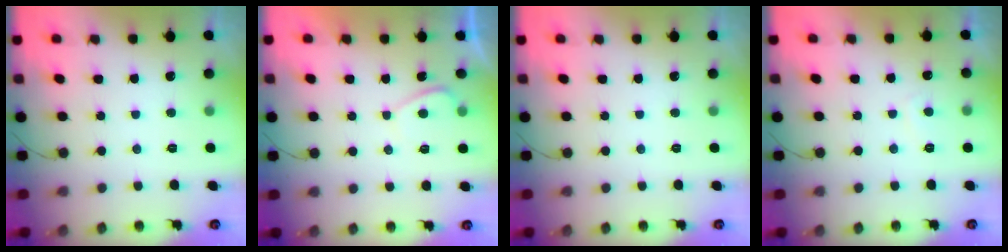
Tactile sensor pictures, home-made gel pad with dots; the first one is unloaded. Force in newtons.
{"total": 0.9, "press": 0.7, "slide": 0.5}
{"total": 0.0}
{"total": 0.6, "press": 0.3, "slide": 0.5}